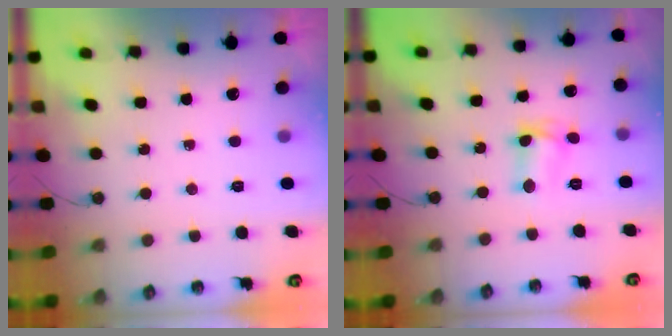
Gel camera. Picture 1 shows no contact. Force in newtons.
{"total": 4.7, "press": 4.6, "slide": 1.3}